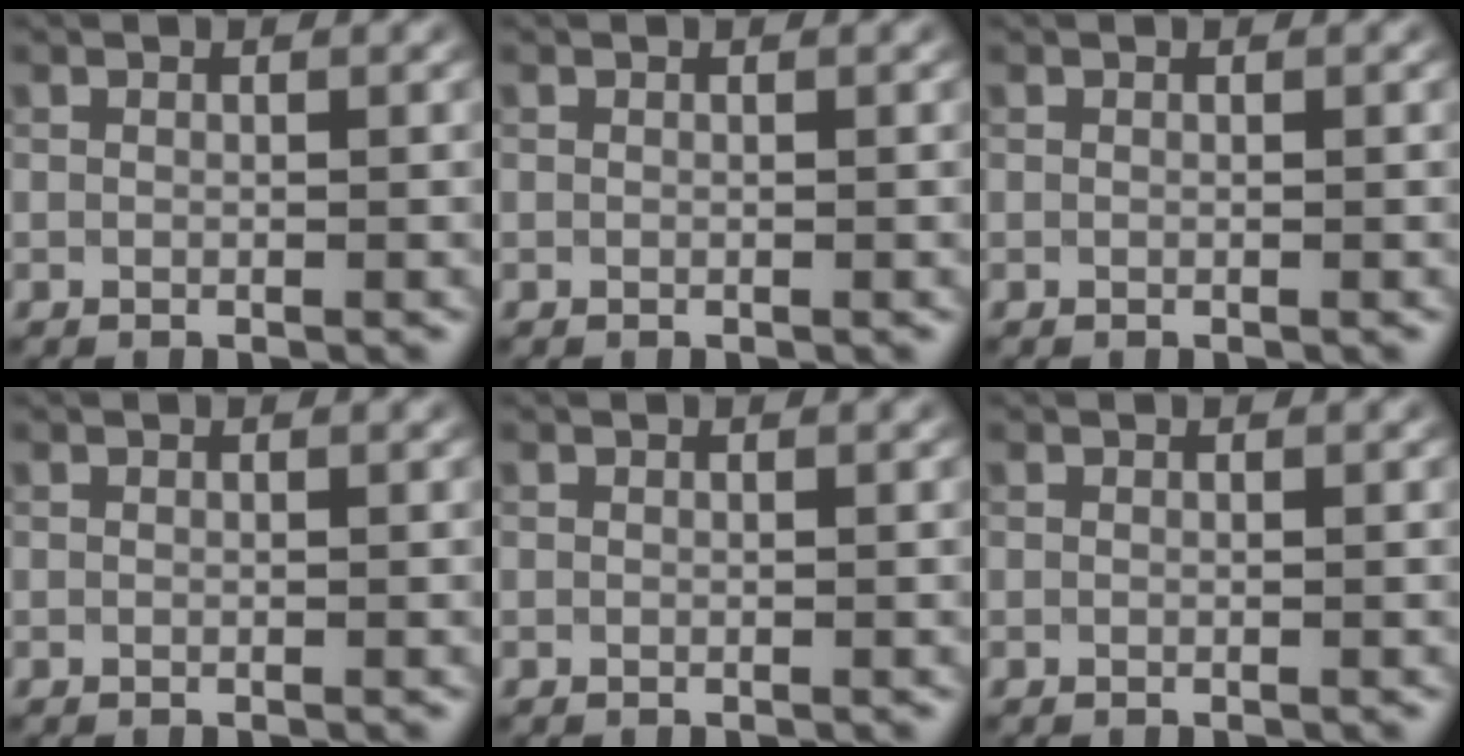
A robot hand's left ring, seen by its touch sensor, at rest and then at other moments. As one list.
[{"total": 0.0}, {"total": 0.0}, {"total": 0.0}, {"total": 0.0}, {"total": 0.0}]